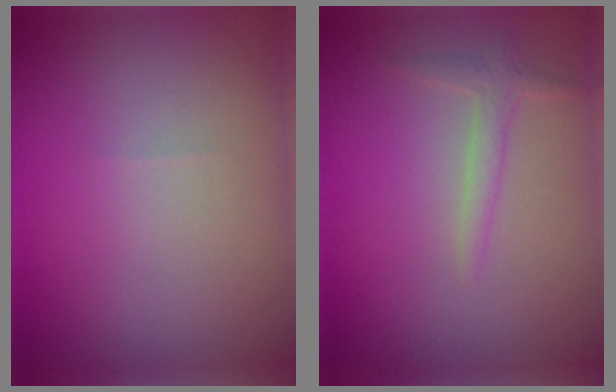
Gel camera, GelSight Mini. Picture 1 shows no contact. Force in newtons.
{"total": 1.5, "press": 1.5, "slide": 0.1}